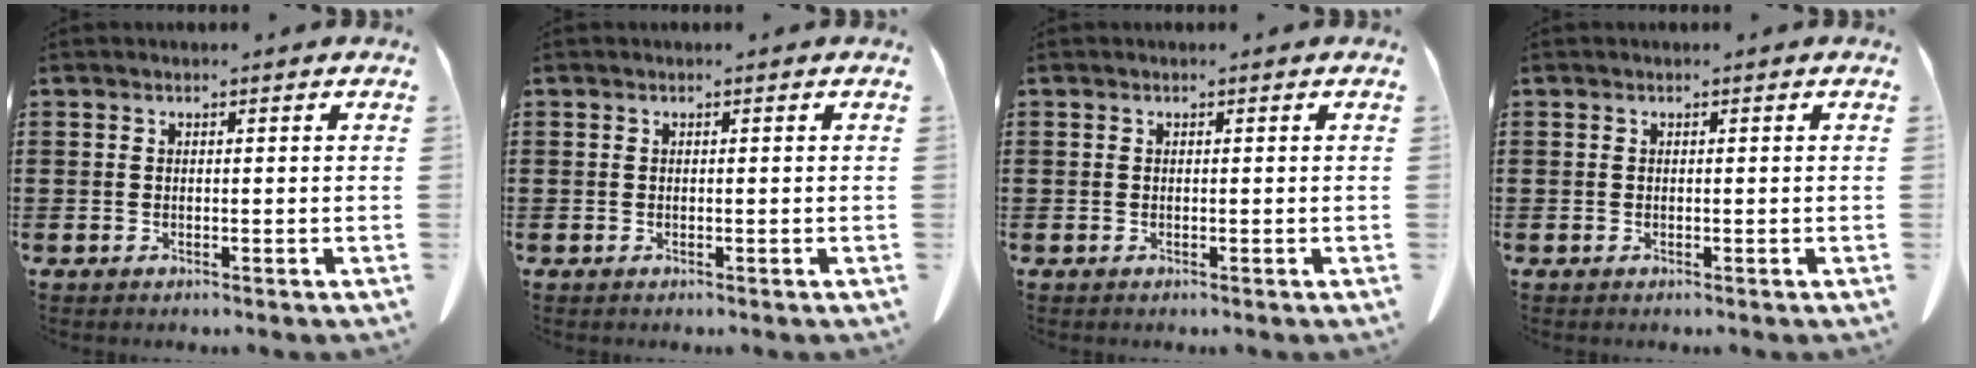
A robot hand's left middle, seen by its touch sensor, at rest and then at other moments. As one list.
[{"total": 0.0}, {"total": 0.0}, {"total": 0.0}]